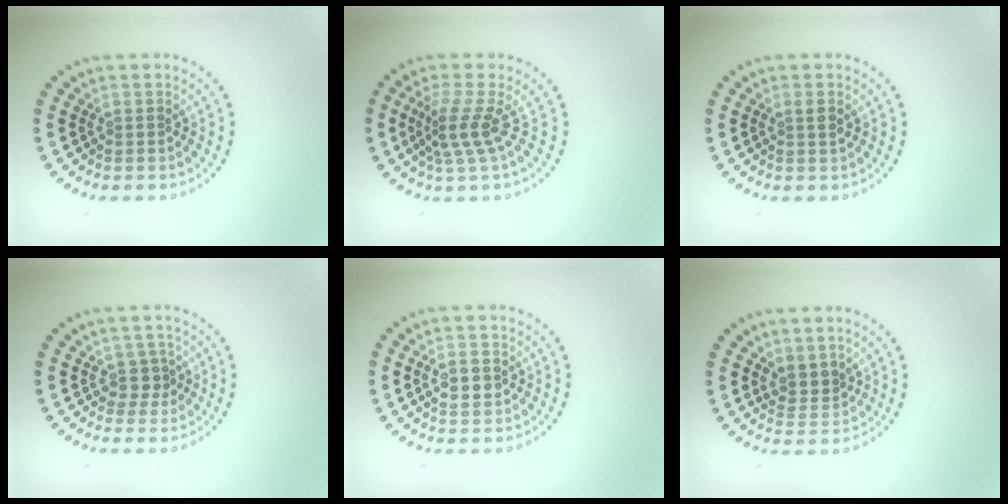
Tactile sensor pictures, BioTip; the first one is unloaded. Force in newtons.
{"total": 2.9, "press": 1.9, "slide": 2.1}
{"total": 0.9, "press": 0.8, "slide": 0.5}
{"total": 1.2, "press": 0.9, "slide": 0.8}
{"total": 2.1, "press": 2.1, "slide": 0.2}
{"total": 1.9, "press": 1.3, "slide": 1.4}